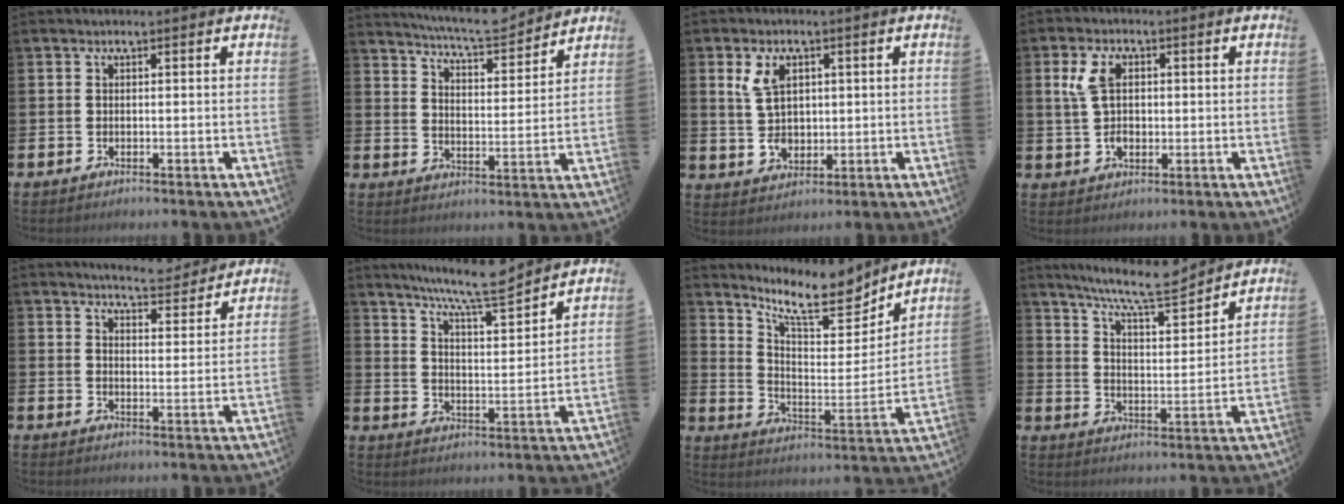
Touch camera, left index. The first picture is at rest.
{"total": 7.6, "force": [7.3, 1.0, 2.0], "torque": [-0.056, -0.052, 0.125]}
{"total": 5.3, "force": [2.0, 3.5, 3.4], "torque": [-0.057, 0.006, 0.031]}
{"total": 5.5, "force": [1.3, 3.5, 4.0], "torque": [-0.074, 0.011, 0.019]}
{"total": 5.3, "force": [5.3, 0.4, 0.2], "torque": [-0.010, -0.038, 0.093]}
{"total": 8.9, "force": [8.1, 0.4, 3.7], "torque": [-0.091, -0.049, 0.143]}
{"total": 11.0, "force": [9.7, 2.8, 4.4], "torque": [-0.094, -0.067, 0.169]}
{"total": 9.1, "force": [8.3, 0.8, 3.7], "torque": [-0.094, -0.047, 0.147]}